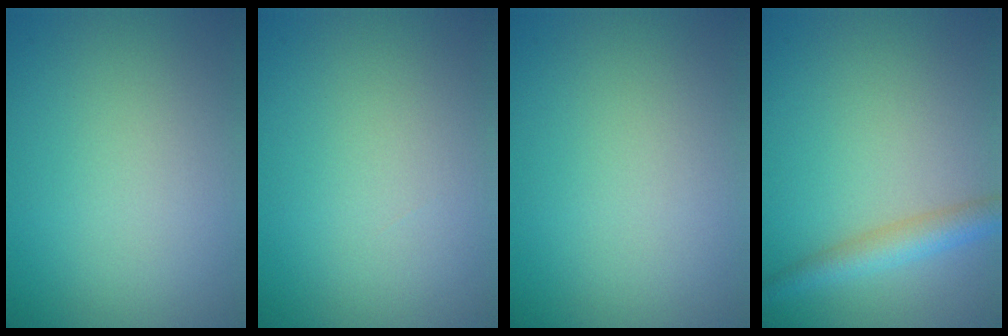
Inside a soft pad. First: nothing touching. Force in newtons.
{"total": 0.0}
{"total": 0.0}
{"total": 3.2, "press": 3.1, "slide": 0.2}